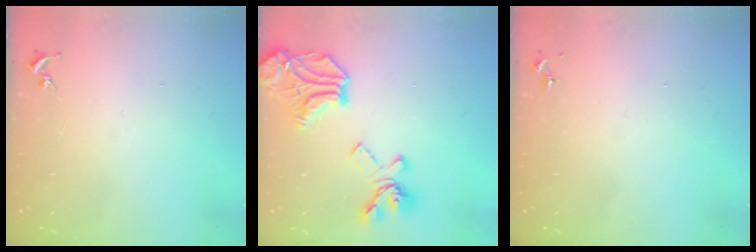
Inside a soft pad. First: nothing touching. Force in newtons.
{"total": 21.3, "press": 21.2, "slide": 1.6}
{"total": 0.0}